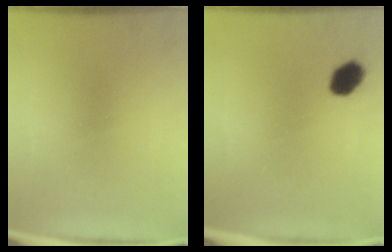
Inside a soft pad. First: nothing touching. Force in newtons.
{"total": 4.9}